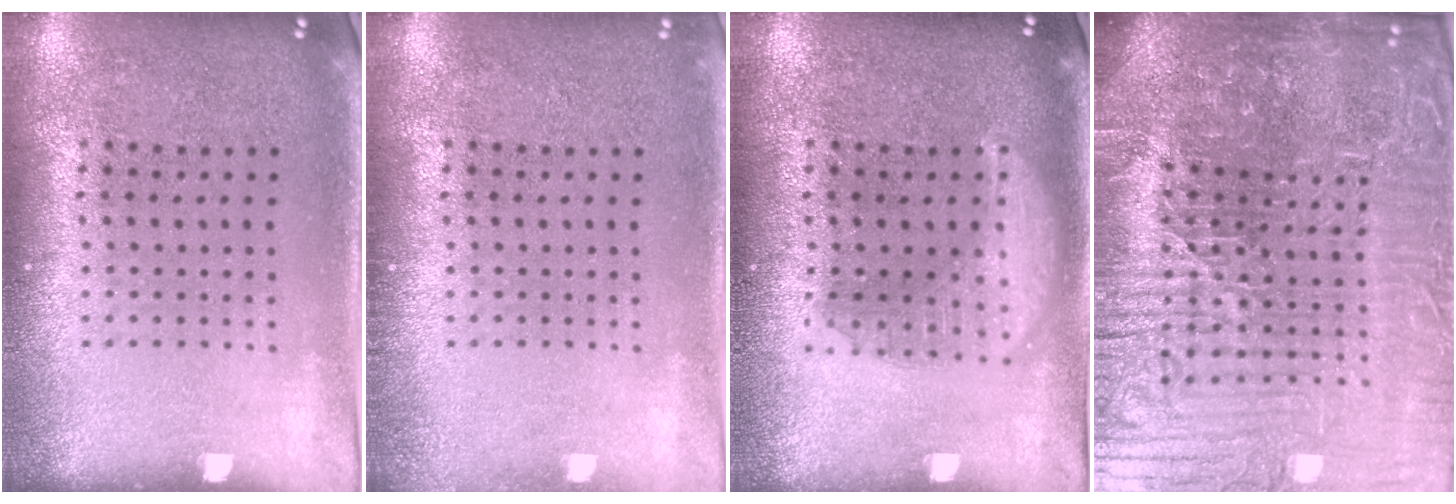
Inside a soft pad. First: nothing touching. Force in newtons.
{"total": 0.9, "press": 0.8, "slide": 0.2}
{"total": 2.9, "press": 2.9, "slide": 0.3}
{"total": 7.5, "press": 6.7, "slide": 3.3}